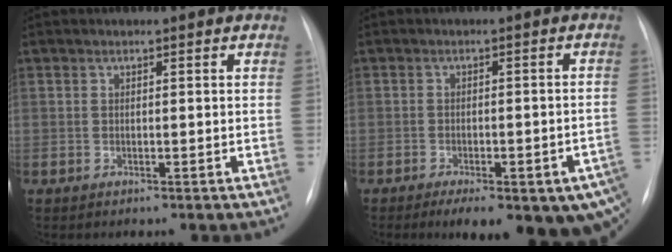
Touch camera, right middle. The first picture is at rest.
{"total": 17.0, "force": [-10.2, 5.5, 12.5], "torque": [-0.118, 0.002, -0.121]}